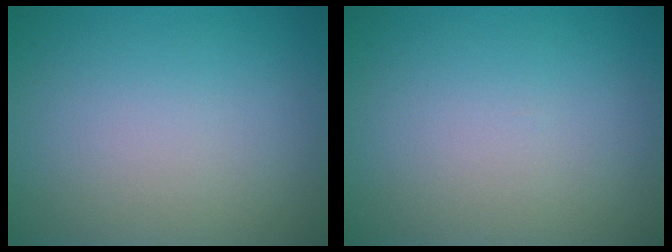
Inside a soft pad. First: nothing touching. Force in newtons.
{"total": 0.0}